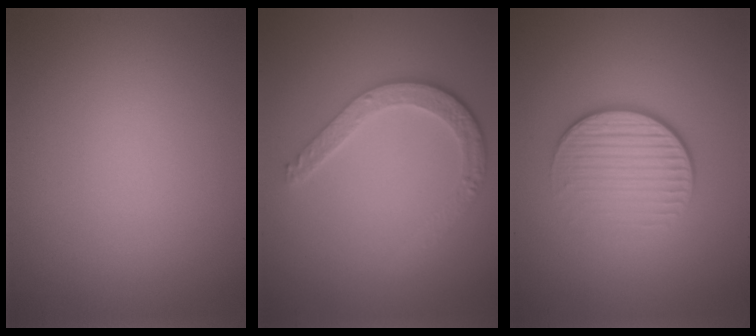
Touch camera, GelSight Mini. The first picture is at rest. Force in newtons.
{"total": 3.6, "press": 2.9, "slide": 2.2}
{"total": 4.1, "press": 2.6, "slide": 3.2}